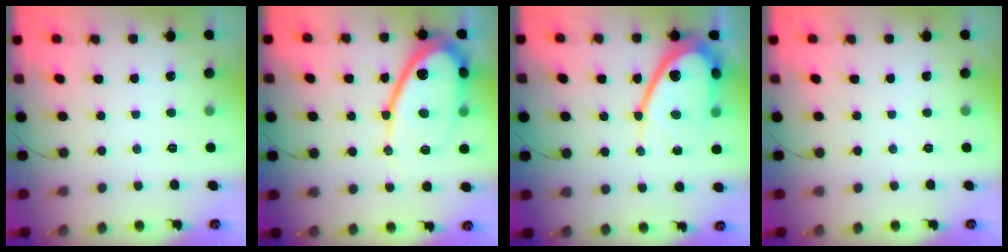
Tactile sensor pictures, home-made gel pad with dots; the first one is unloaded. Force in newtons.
{"total": 18.1, "press": 18.0, "slide": 1.8}
{"total": 14.1, "press": 14.1, "slide": 0.9}
{"total": 0.0}